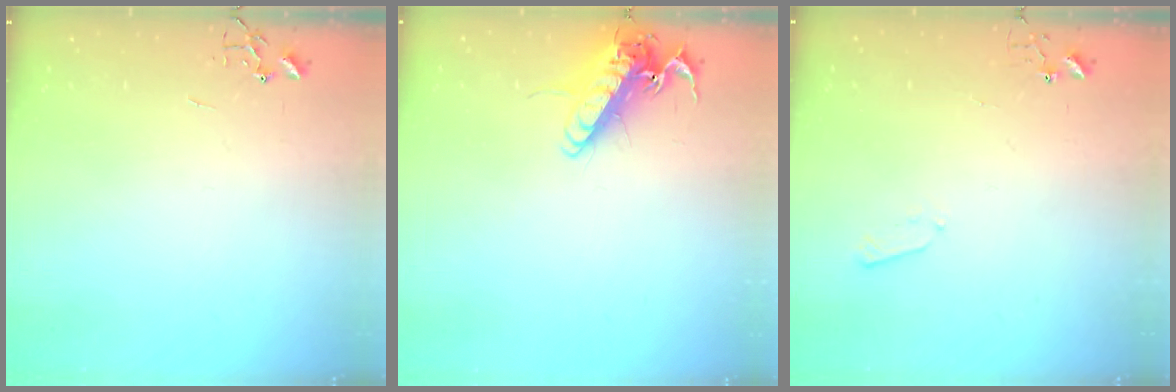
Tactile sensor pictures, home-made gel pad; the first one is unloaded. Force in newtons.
{"total": 13.4, "press": 13.2, "slide": 2.5}
{"total": 3.4, "press": 3.4, "slide": 0.5}